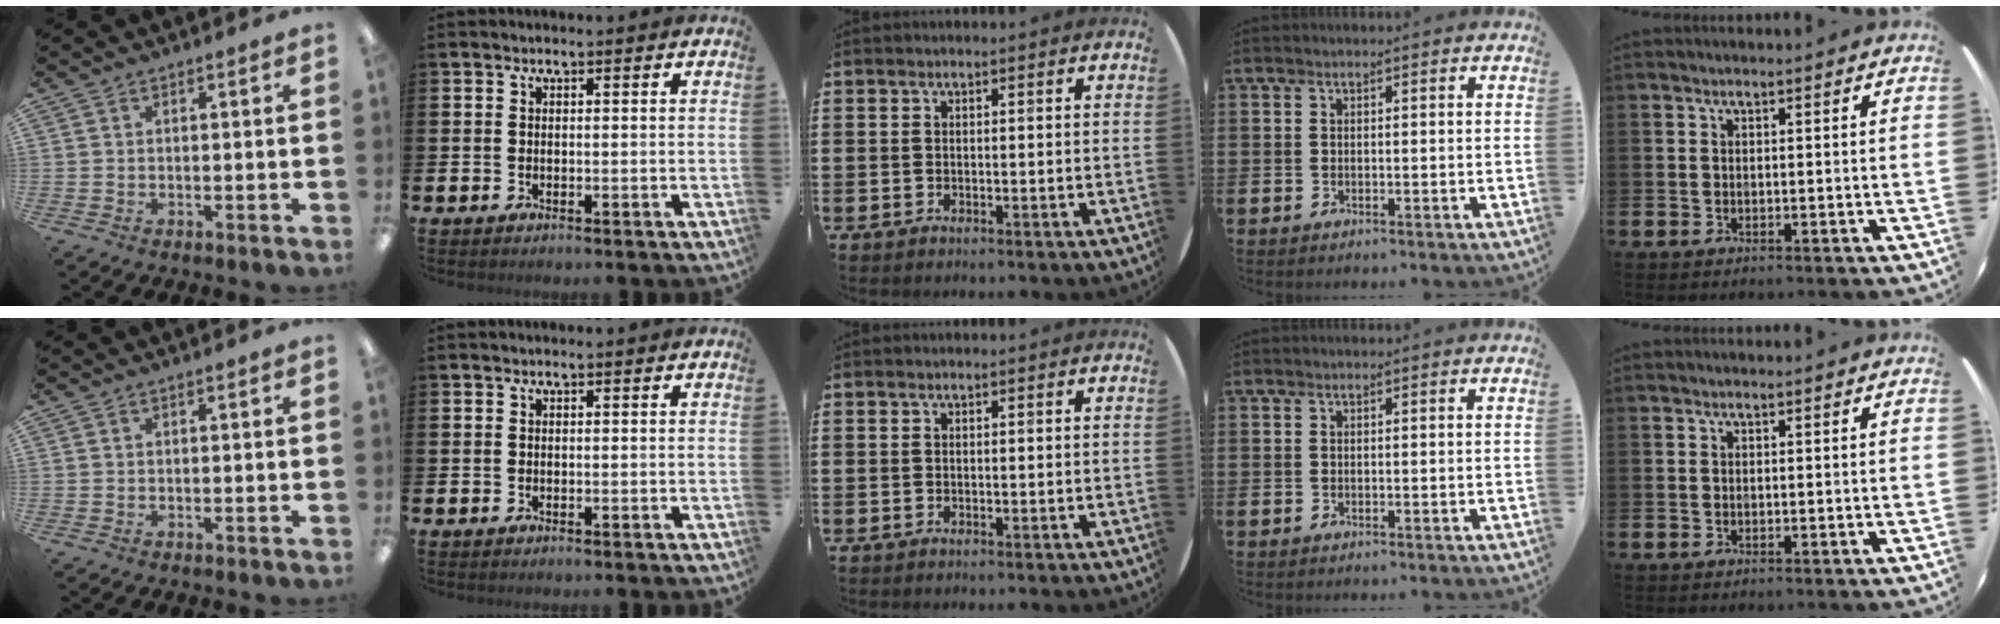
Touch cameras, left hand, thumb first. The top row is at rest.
{}